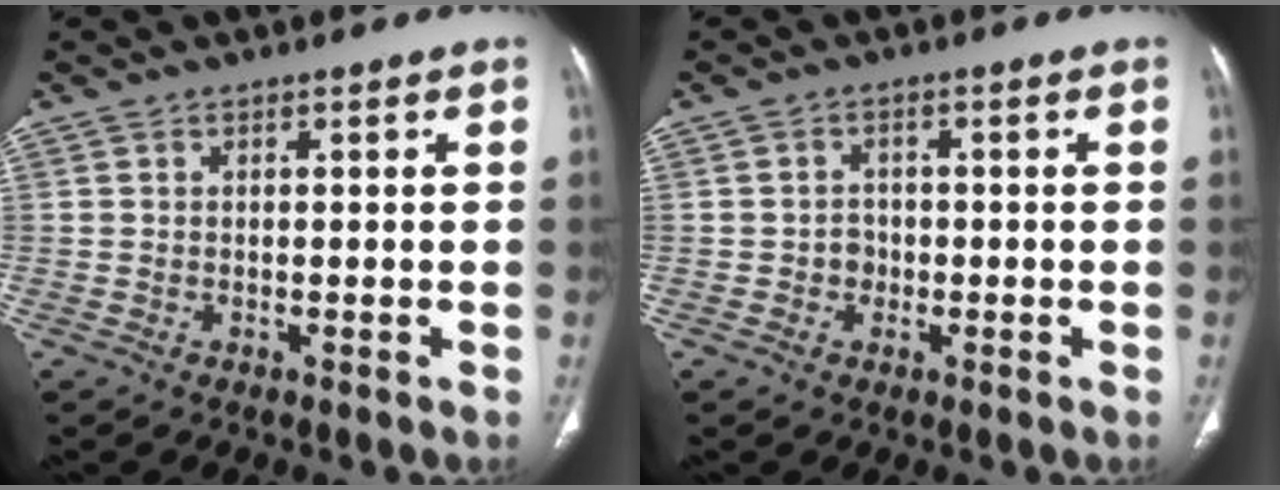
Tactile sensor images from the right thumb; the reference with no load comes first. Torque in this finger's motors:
{"motor_torque": [-0.06, -0.06, 0.14, 0.13, 0.00]}